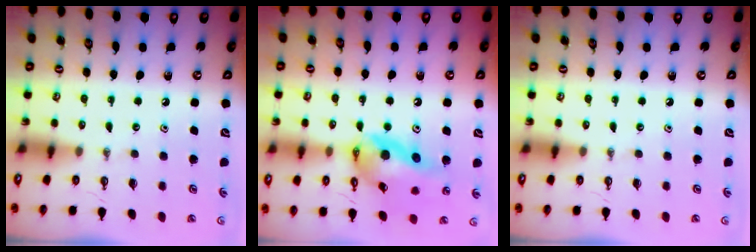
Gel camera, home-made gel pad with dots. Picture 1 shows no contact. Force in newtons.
{"total": 15.9, "press": 15.8, "slide": 2.0}
{"total": 0.0}